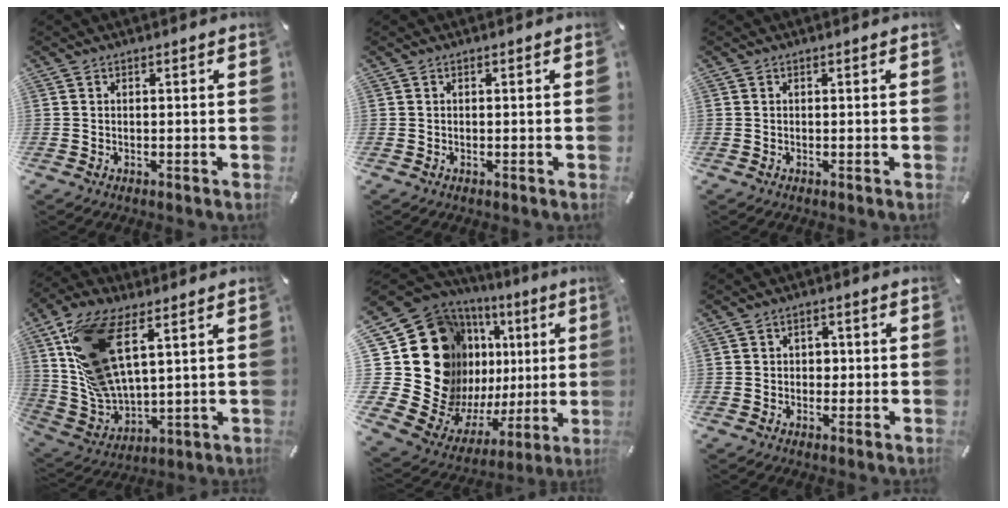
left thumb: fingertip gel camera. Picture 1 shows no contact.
{"total": 0.0}
{"total": 0.0}
{"total": 18.6, "force": [7.8, 9.4, 14.1], "torque": [-0.300, -0.017, 0.144]}
{"total": 30.0, "force": [6.6, 21.3, 20.1], "torque": [-0.315, -0.094, 0.181]}
{"total": 2.5, "force": [-0.2, 2.3, 1.0], "torque": [-0.007, 0.002, -0.011]}